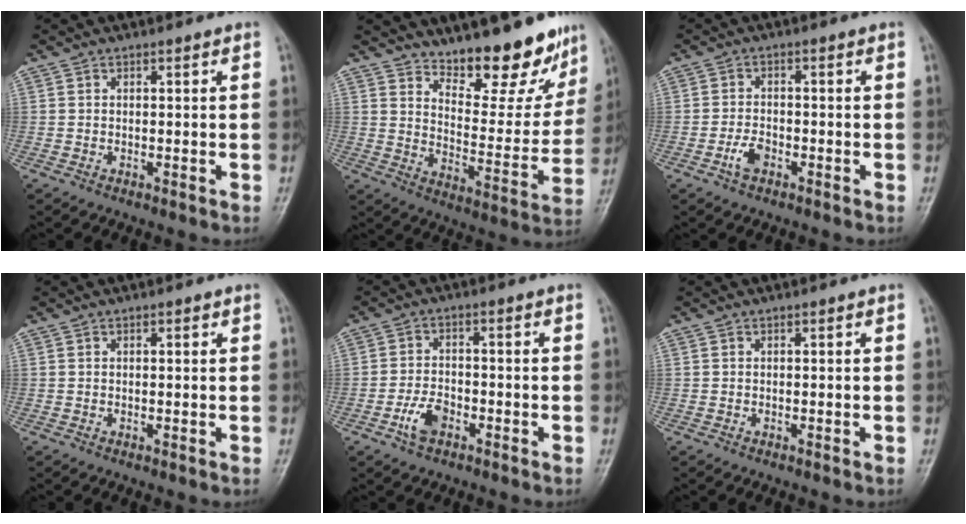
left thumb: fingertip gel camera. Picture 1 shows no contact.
{"total": 15.6, "force": [13.0, 4.9, 7.2], "torque": [-0.059, -0.102, 0.193]}
{"total": 3.3, "force": [-1.7, 1.8, 2.1], "torque": [-0.041, 0.012, -0.034]}
{"total": 0.9, "force": [0.4, 0.3, 0.7], "torque": [-0.009, 0.001, 0.005]}
{"total": 4.9, "force": [-2.5, 2.8, 3.2], "torque": [-0.057, 0.015, -0.049]}
{"total": 0.0}